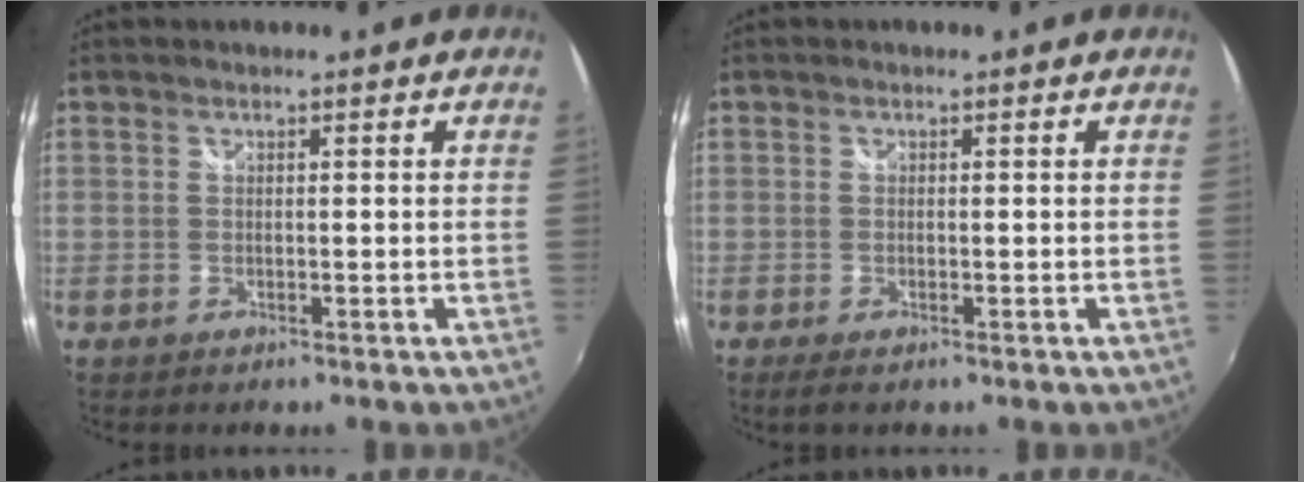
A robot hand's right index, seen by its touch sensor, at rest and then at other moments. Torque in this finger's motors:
{"motor_torque": [0.21, 0.17, 0.07, 0.02]}